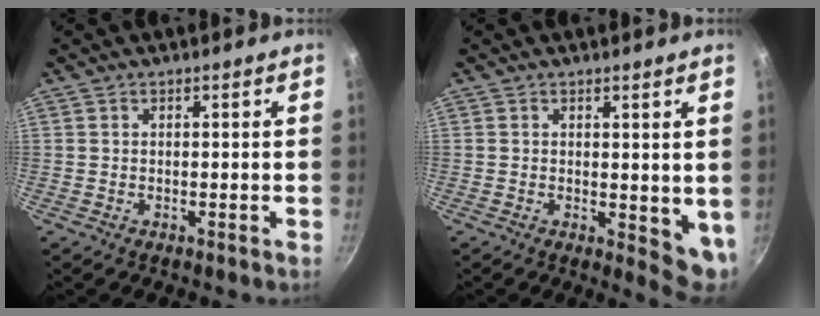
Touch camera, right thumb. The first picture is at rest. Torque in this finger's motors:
{"motor_torque": [-0.36, 0.50, -0.14, -0.21, 0.12]}